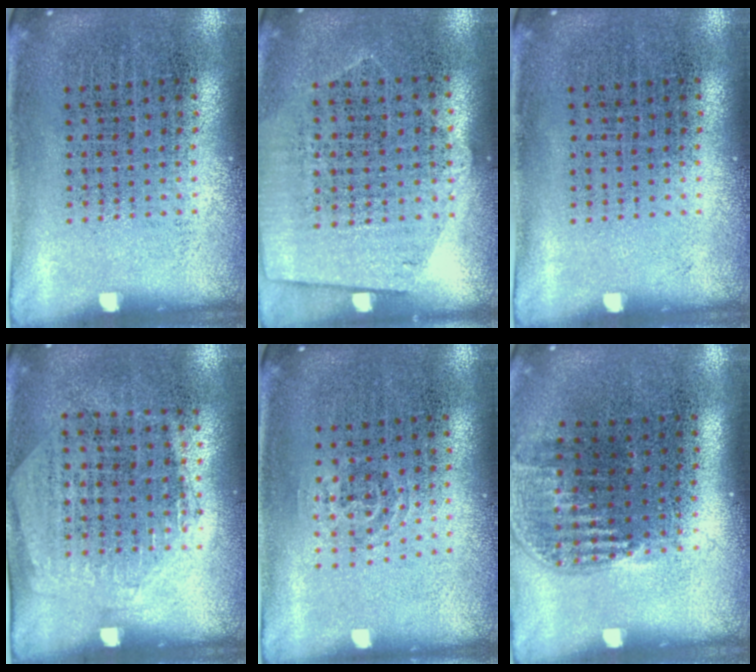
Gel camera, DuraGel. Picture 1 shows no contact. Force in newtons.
{"total": 1.2, "press": 1.0, "slide": 0.6}
{"total": 0.0}
{"total": 1.3, "press": 1.2, "slide": 0.6}
{"total": 0.9, "press": 0.6, "slide": 0.7}
{"total": 1.1, "press": 0.9, "slide": 0.6}